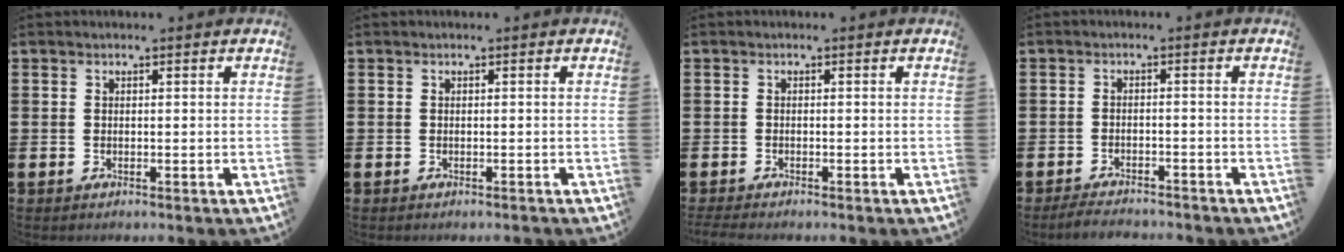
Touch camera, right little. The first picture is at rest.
{"total": 0.0}
{"total": 0.8, "force": [-0.7, 0.1, 0.3], "torque": [-0.007, -0.002, -0.014]}
{"total": 2.2, "force": [-2.2, 0.1, 0.4], "torque": [-0.009, 0.006, -0.045]}